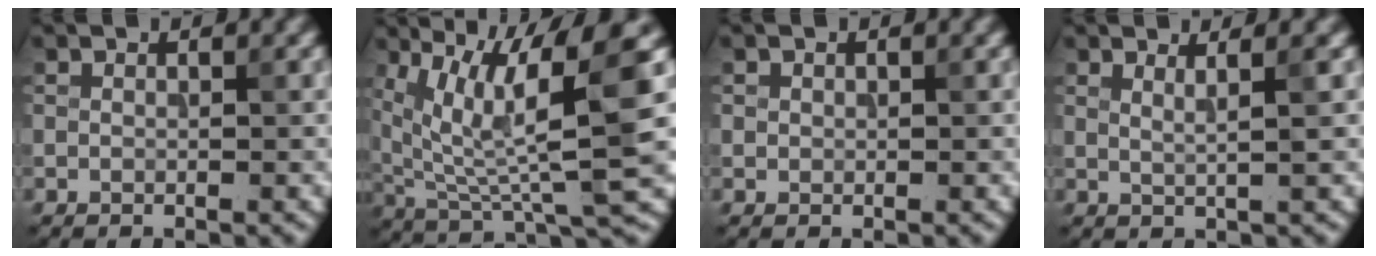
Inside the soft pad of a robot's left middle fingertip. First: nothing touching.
{"total": 9.9, "force": [4.3, 2.0, 8.6], "torque": [-0.160, 0.001, 0.086]}
{"total": 0.5, "force": [0.1, 0.5, 0.0], "torque": [0.001, -0.003, 0.002]}
{"total": 1.9, "force": [1.1, 0.4, 1.5], "torque": [-0.019, 0.000, 0.007]}